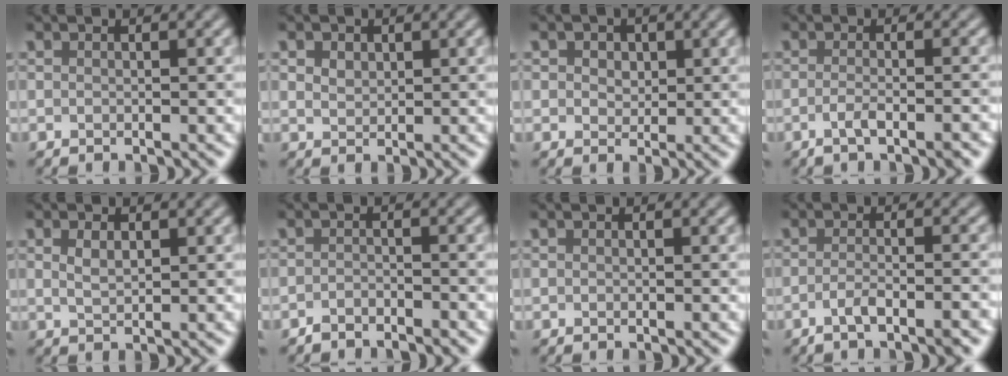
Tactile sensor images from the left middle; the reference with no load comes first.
{"total": 1.8, "force": [1.0, 1.2, 0.9], "torque": [-0.015, 0.005, 0.012]}
{"total": 2.2, "force": [0.9, 1.6, 1.2], "torque": [-0.018, 0.004, 0.004]}
{"total": 3.0, "force": [-1.4, 0.9, 2.4], "torque": [-0.032, 0.001, -0.033]}
{"total": 1.6, "force": [0.7, 0.7, 1.2], "torque": [-0.027, -0.001, 0.016]}
{"total": 1.5, "force": [-1.4, 0.3, 0.4], "torque": [-0.006, 0.001, -0.030]}
{"total": 0.0}
{"total": 3.2, "force": [-1.8, 0.8, 2.5], "torque": [-0.036, 0.002, -0.042]}